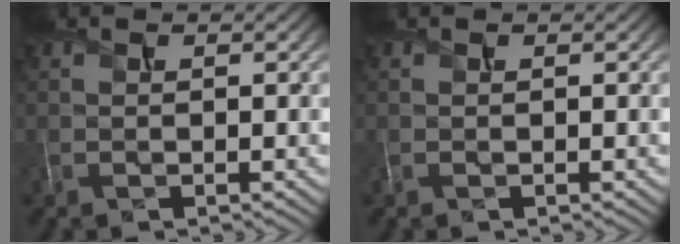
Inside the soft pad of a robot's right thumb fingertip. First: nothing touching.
{"total": 0.0}